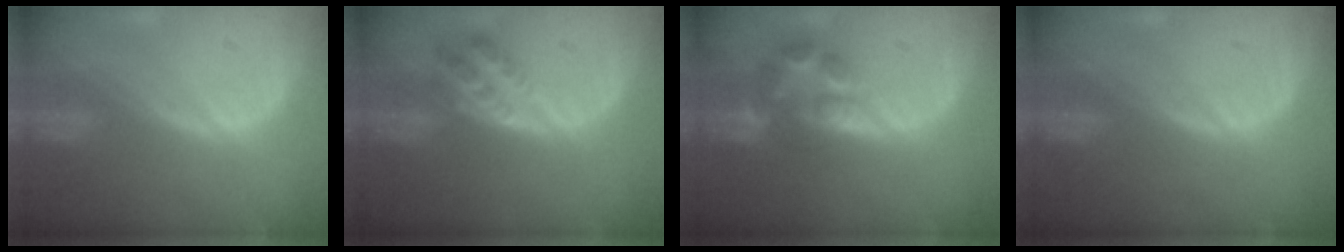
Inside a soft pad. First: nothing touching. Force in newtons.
{"total": 4.6, "press": 4.0, "slide": 2.3}
{"total": 6.9, "press": 5.9, "slide": 3.6}
{"total": 0.0}